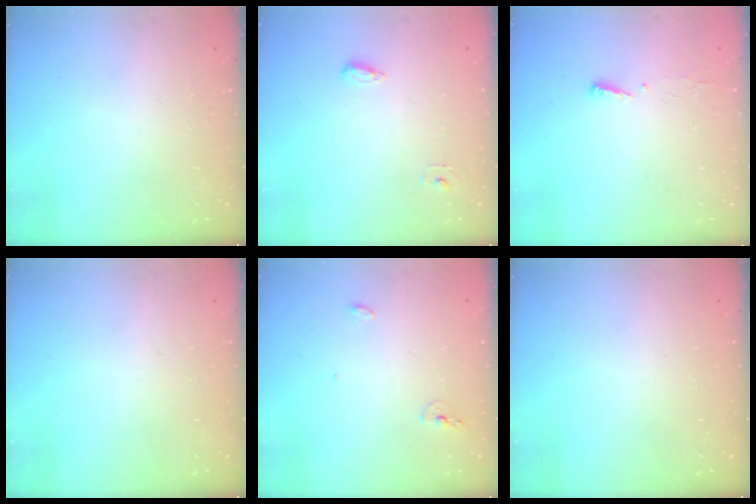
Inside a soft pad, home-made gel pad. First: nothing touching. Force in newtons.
{"total": 5.4, "press": 5.3, "slide": 1.2}
{"total": 4.1, "press": 4.0, "slide": 1.0}
{"total": 0.0}
{"total": 4.3, "press": 4.2, "slide": 0.9}
{"total": 0.0}